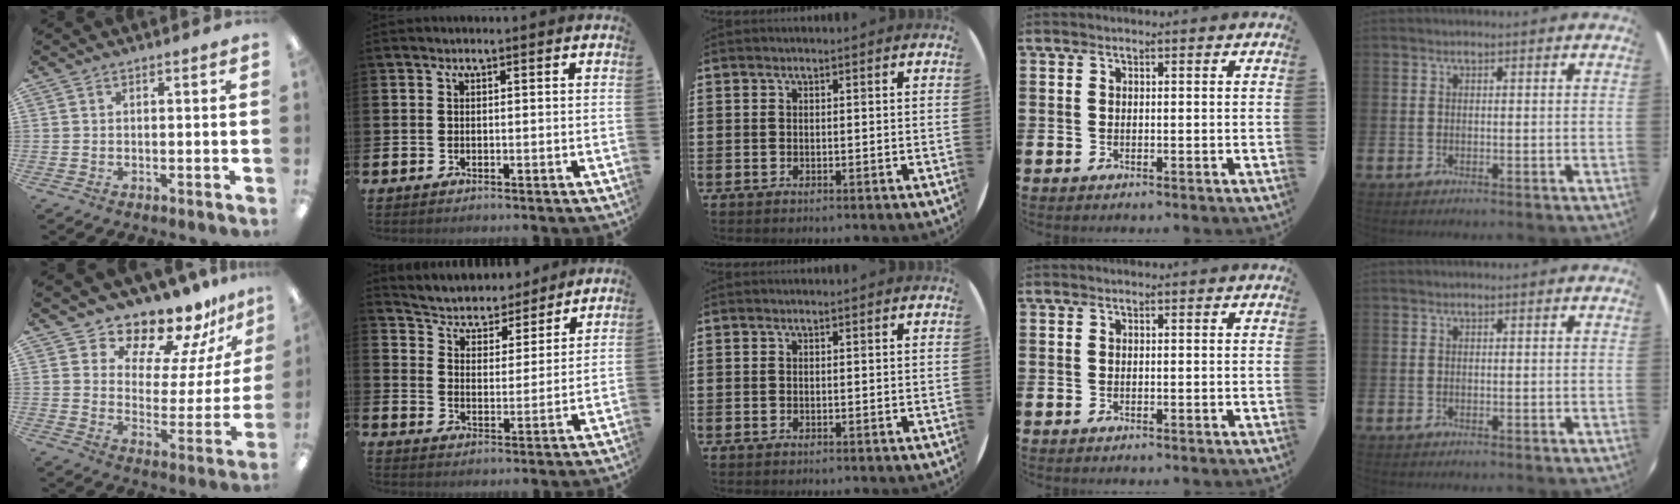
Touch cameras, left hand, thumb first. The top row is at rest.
{"thumb": {"total": 13.7, "force": [12.8, 3.9, 3.1], "torque": [-0.057, -0.119, 0.223]}, "index": {"total": 4.8, "force": [4.6, 1.6, 0.2], "torque": [-0.039, -0.039, 0.074]}}